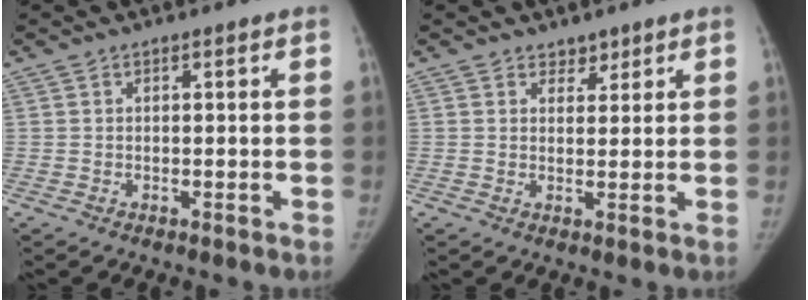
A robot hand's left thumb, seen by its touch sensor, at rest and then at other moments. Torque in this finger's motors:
{"motor_torque": [-0.13, -0.03, -0.09, 0.28, -0.01]}